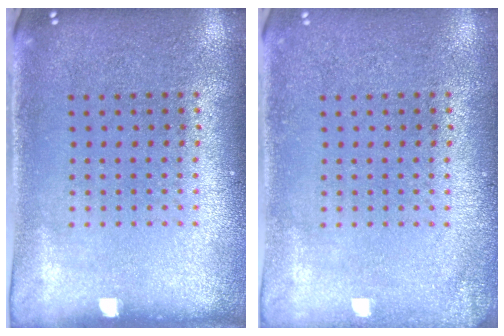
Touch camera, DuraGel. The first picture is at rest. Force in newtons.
{"total": 1.1, "press": 1.1, "slide": 0.1}